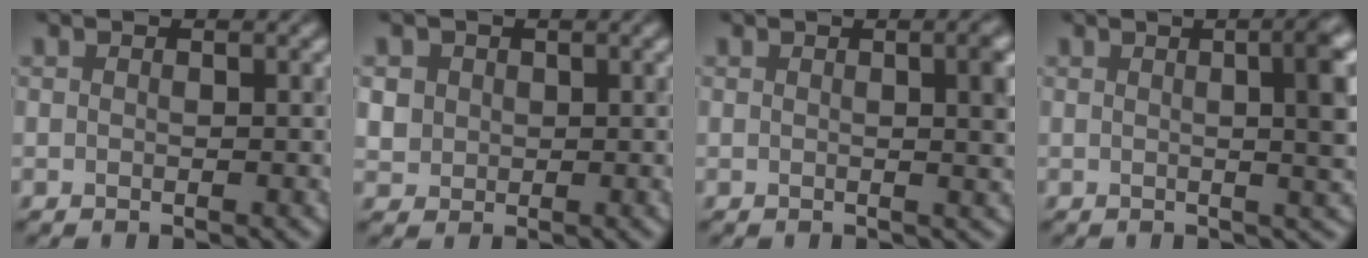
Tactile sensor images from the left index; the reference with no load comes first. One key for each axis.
{"total": 2.6, "fx": 0.6, "fy": 2.4, "fz": 0.8, "tx": -0.012, "ty": 0.012, "tz": 0.008}
{"total": 3.4, "fx": 0.3, "fy": 0.9, "fz": 3.3, "tx": -0.036, "ty": 0.006, "tz": 0.003}
{"total": 6.6, "fx": 0.7, "fy": 2.0, "fz": 6.2, "tx": -0.050, "ty": 0.014, "tz": 0.004}